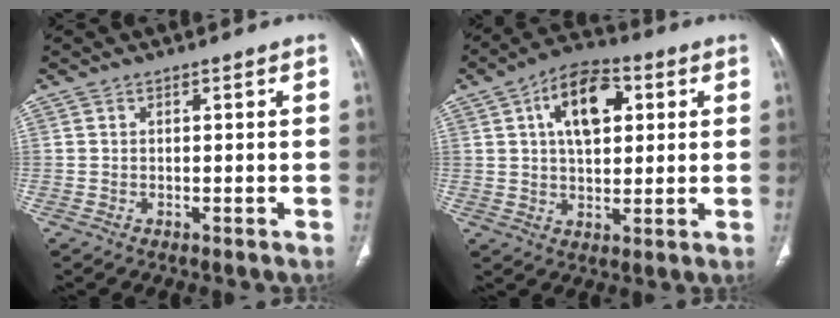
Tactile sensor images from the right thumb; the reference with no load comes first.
{"total": 12.7, "force": [3.9, 7.1, 9.7], "torque": [-0.137, 0.006, 0.059]}